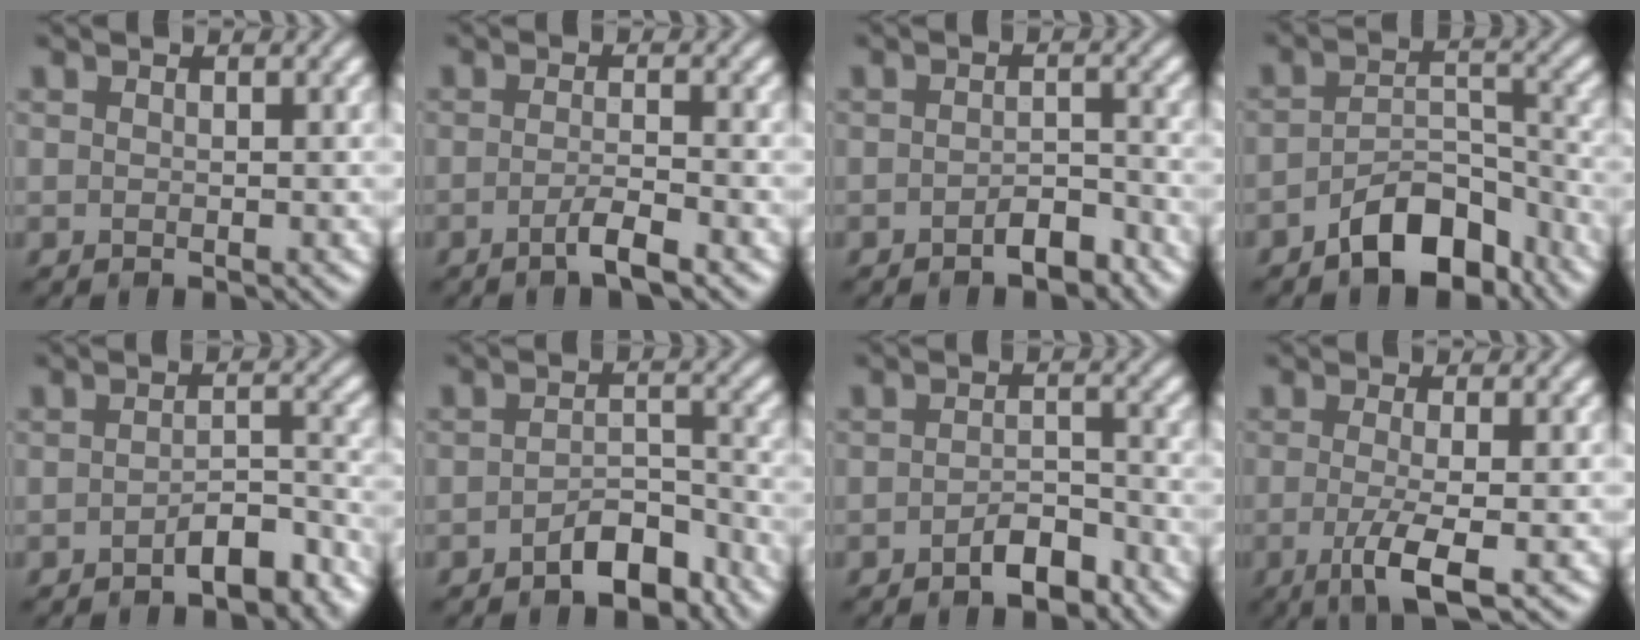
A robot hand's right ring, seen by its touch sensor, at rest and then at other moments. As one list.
[{"total": 2.6, "force": [-1.3, 0.5, 2.2], "torque": [-0.033, 0.005, -0.032]}, {"total": 2.6, "force": [-1.8, 1.0, 1.6], "torque": [-0.021, 0.008, -0.030]}, {"total": 6.5, "force": [-4.4, 3.2, 3.6], "torque": [-0.051, 0.000, -0.078]}, {"total": 4.0, "force": [-2.6, 1.6, 2.6], "torque": [-0.037, 0.009, -0.041]}, {"total": 4.2, "force": [-2.8, 1.8, 2.5], "torque": [-0.034, 0.010, -0.048]}, {"total": 3.1, "force": [-2.0, 1.3, 1.9], "torque": [-0.028, 0.008, -0.036]}, {"total": 4.5, "force": [-1.4, 1.1, 4.2], "torque": [-0.075, -0.008, -0.030]}]